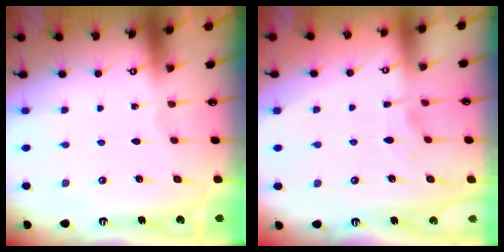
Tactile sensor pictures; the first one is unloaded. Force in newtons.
{"total": 1.1, "press": 0.6, "slide": 0.9}